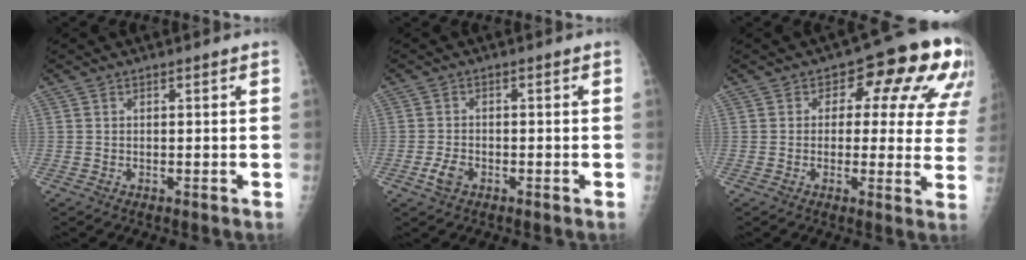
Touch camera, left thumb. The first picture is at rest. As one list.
[{"total": 3.0, "force": [-1.5, 1.8, 1.9], "torque": [-0.038, 0.005, -0.026]}, {"total": 15.2, "force": [5.5, 8.3, 11.4], "torque": [-0.077, -0.002, 0.052]}]